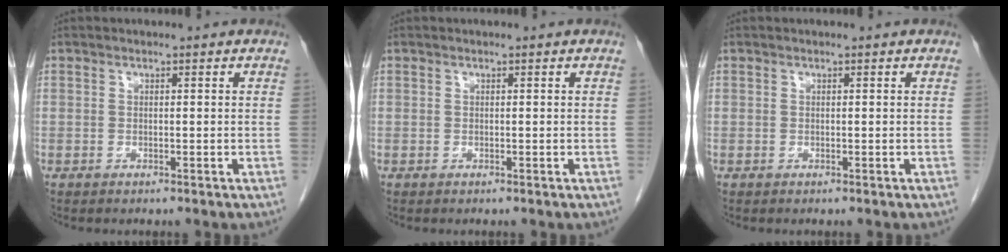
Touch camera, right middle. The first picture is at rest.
{"total": 0.0}
{"total": 0.0}